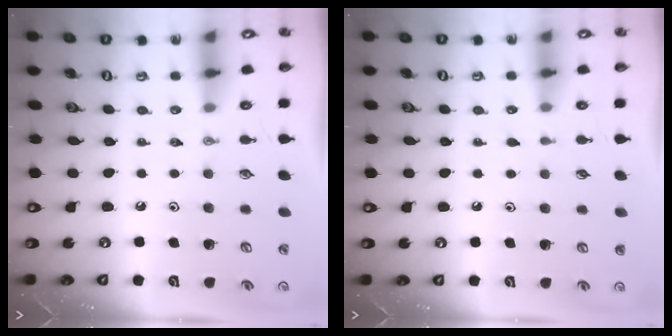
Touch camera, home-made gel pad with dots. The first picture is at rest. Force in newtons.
{"total": 2.0, "press": 2.0, "slide": 0.2}